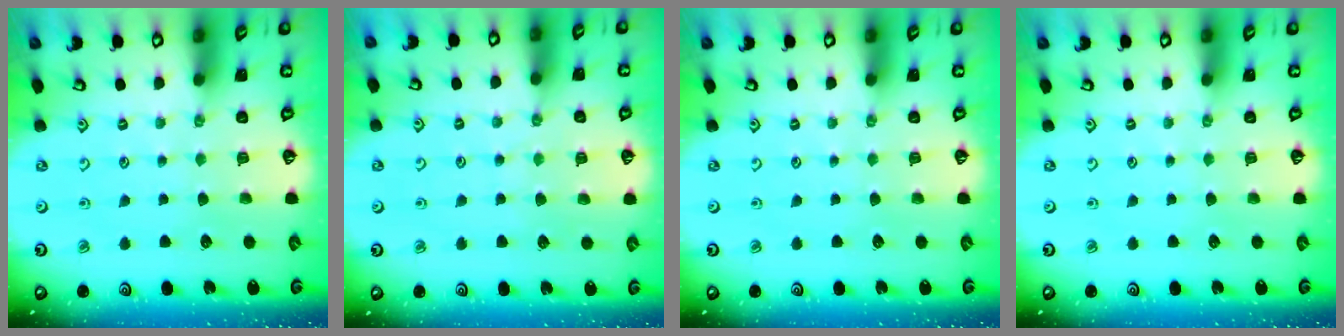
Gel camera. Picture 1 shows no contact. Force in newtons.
{"total": 3.9, "press": 3.8, "slide": 0.7}
{"total": 0.0}
{"total": 0.0}